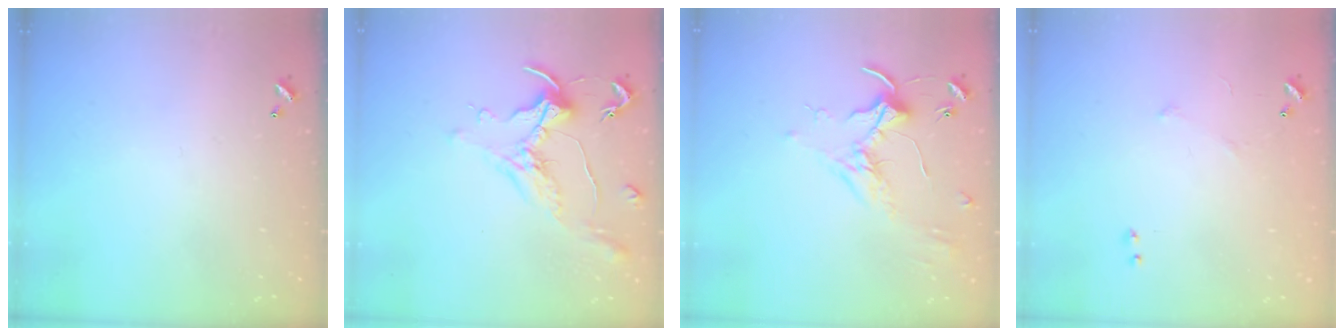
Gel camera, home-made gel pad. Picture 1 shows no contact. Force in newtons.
{"total": 1.5, "press": 1.4, "slide": 0.6}
{"total": 1.7, "press": 1.6, "slide": 0.4}
{"total": 6.7, "press": 6.7, "slide": 0.9}